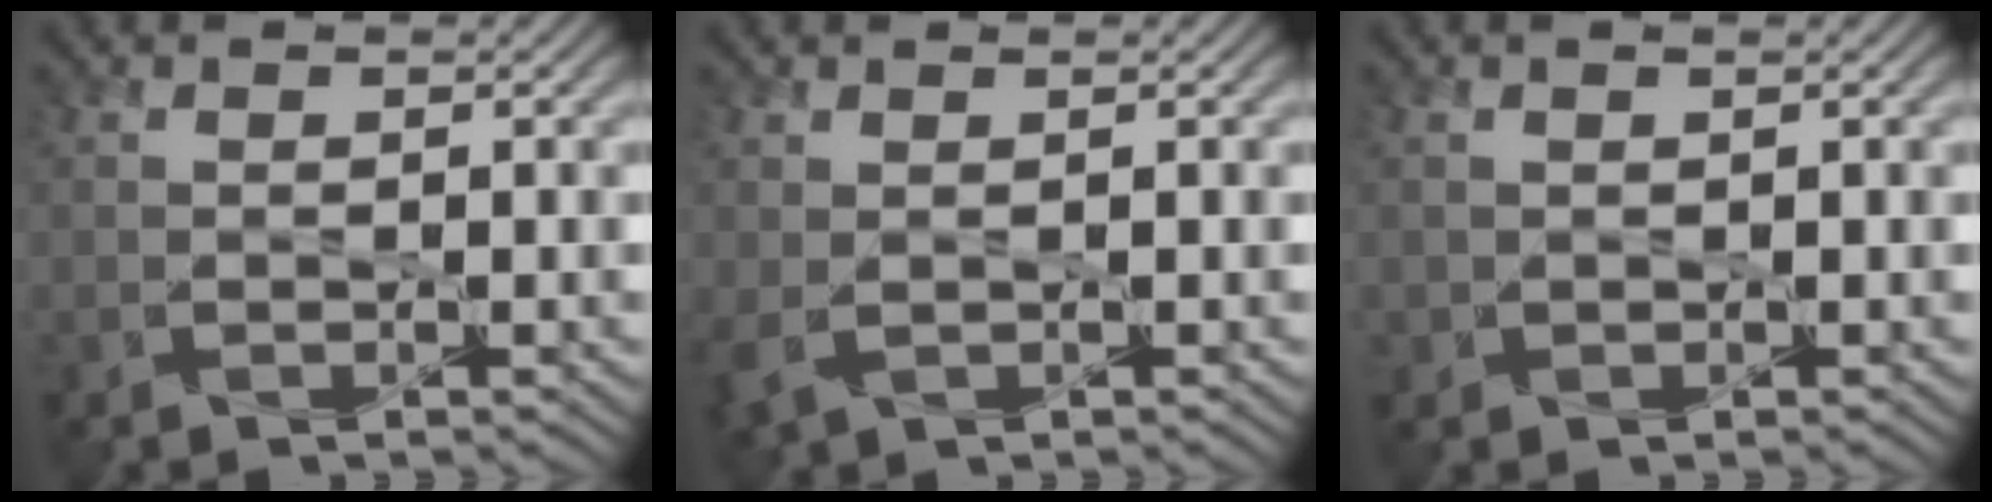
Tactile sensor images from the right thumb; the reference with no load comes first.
{"total": 2.5, "force": [0.2, 1.9, 1.7], "torque": [-0.055, -0.008, 0.003]}
{"total": 0.7, "force": [0.4, 0.5, 0.2], "torque": [-0.008, -0.002, 0.009]}